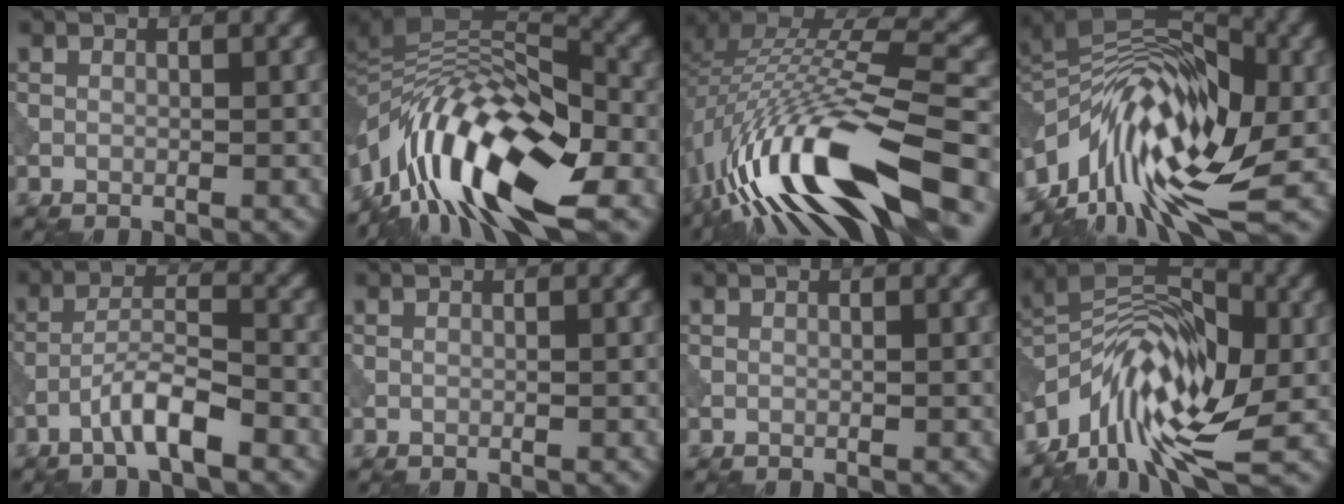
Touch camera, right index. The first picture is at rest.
{"total": 15.1, "force": [-5.9, 5.9, 12.6], "torque": [-0.230, 0.026, -0.115]}
{"total": 15.8, "force": [-6.3, 5.3, 13.5], "torque": [-0.261, 0.022, -0.109]}
{"total": 14.2, "force": [-4.6, 6.7, 11.6], "torque": [-0.197, 0.031, -0.100]}
{"total": 4.2, "force": [-2.6, 0.7, 3.2], "torque": [-0.058, 0.016, -0.054]}
{"total": 0.0}
{"total": 0.0}
{"total": 12.0, "force": [-5.4, 5.6, 9.1], "torque": [-0.158, 0.030, -0.111]}